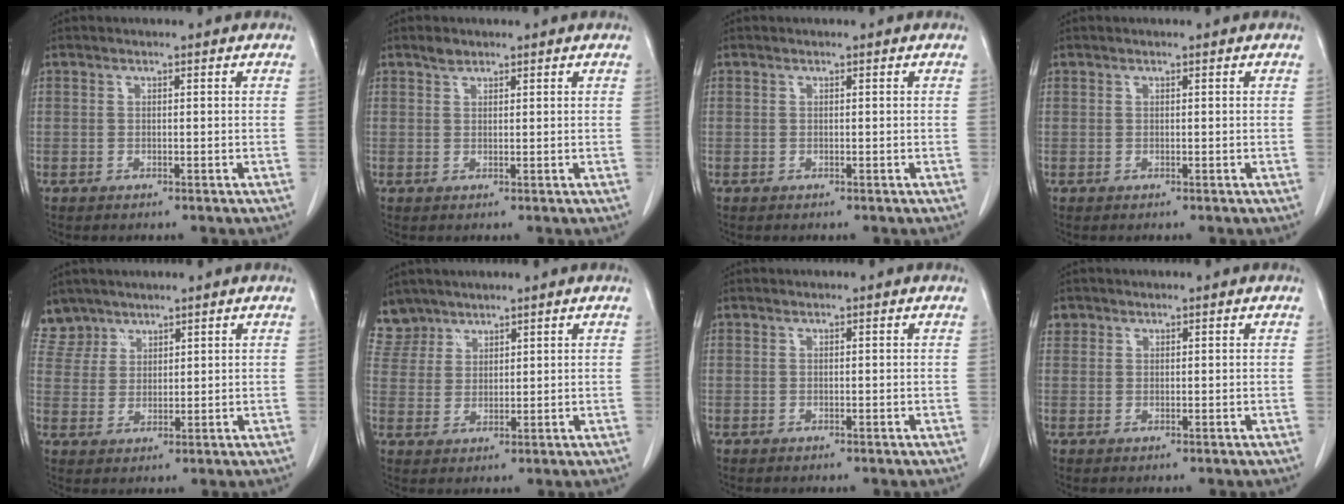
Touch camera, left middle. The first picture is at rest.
{"total": 1.3, "force": [1.1, 0.6, 0.4], "torque": [-0.011, 0.000, 0.019]}
{"total": 0.0}
{"total": 0.0}
{"total": 5.0, "force": [4.2, 2.6, -0.6], "torque": [0.020, 0.002, 0.087]}
{"total": 5.3, "force": [4.6, 2.5, -0.6], "torque": [0.020, 0.004, 0.095]}
{"total": 0.0}
{"total": 1.6, "force": [0.9, 1.3, 0.1], "torque": [0.009, 0.009, 0.013]}